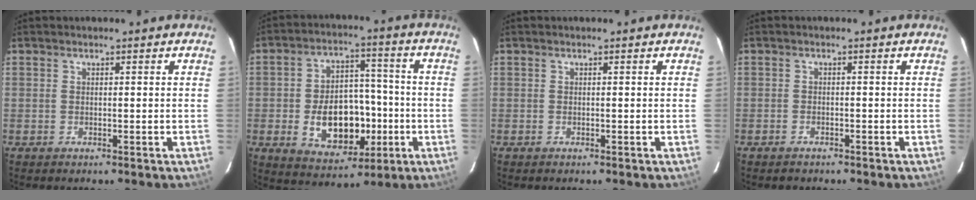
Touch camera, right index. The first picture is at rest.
{"total": 14.5, "force": [-3.6, 9.4, 10.4], "torque": [-0.200, 0.019, -0.035]}
{"total": 0.0}
{"total": 1.2, "force": [-0.9, 0.7, 0.1], "torque": [-0.004, 0.005, -0.014]}